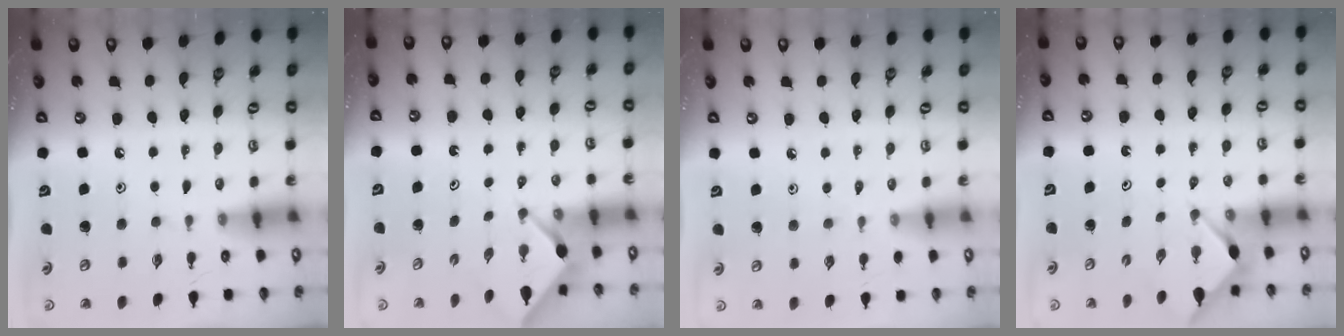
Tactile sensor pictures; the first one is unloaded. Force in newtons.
{"total": 2.4, "press": 2.4, "slide": 0.3}
{"total": 2.6, "press": 2.6, "slide": 0.5}
{"total": 2.7, "press": 2.6, "slide": 0.3}